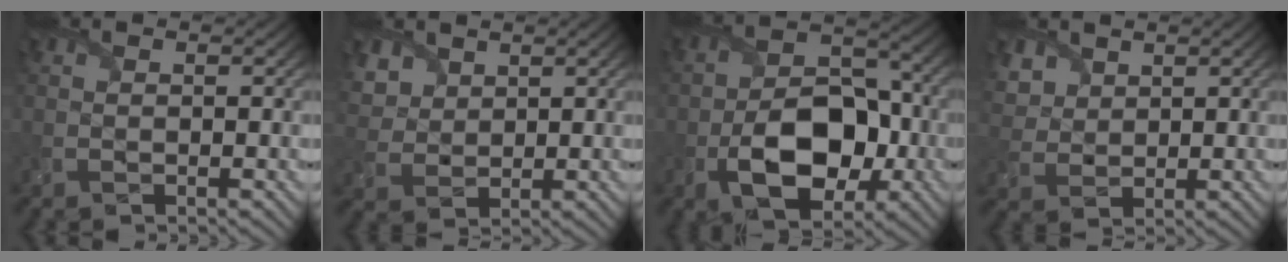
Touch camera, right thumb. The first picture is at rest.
{"total": 5.2, "force": [3.0, 3.6, 2.1], "torque": [-0.077, -0.002, 0.063]}
{"total": 10.8, "force": [-3.4, 6.7, 7.8], "torque": [-0.140, -0.010, -0.053]}
{"total": 4.6, "force": [2.7, 3.3, 1.8], "torque": [-0.063, -0.001, 0.056]}